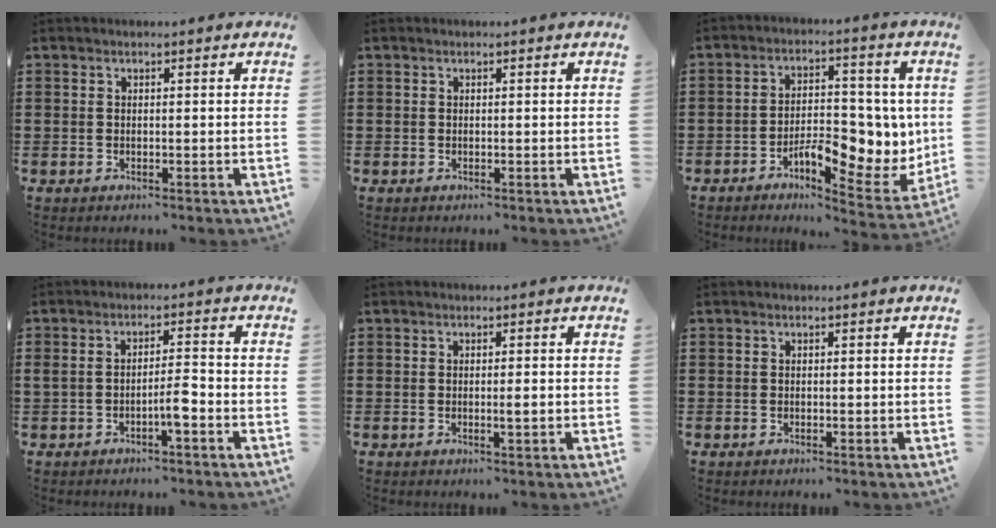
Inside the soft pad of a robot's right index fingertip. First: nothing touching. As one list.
[{"total": 0.0}, {"total": 9.3, "force": [-2.0, 4.9, 7.6], "torque": [-0.097, -0.001, -0.034]}, {"total": 3.9, "force": [-1.7, 0.8, 3.5], "torque": [-0.061, 0.006, -0.033]}, {"total": 1.5, "force": [-0.2, 0.2, 1.5], "torque": [-0.025, -0.003, -0.003]}, {"total": 0.0}]